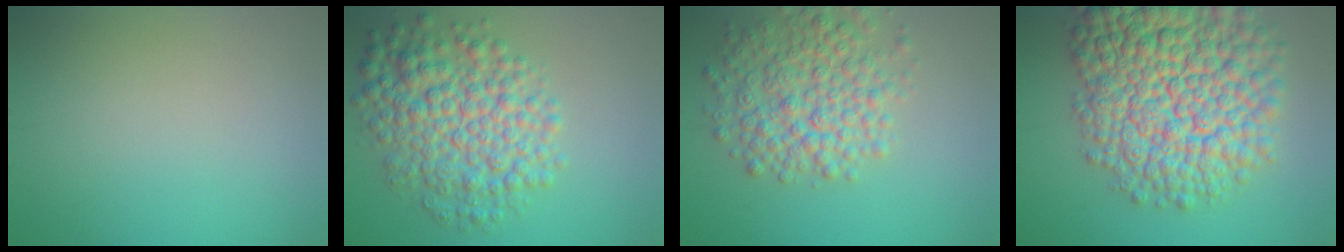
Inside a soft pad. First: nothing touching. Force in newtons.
{"total": 7.5, "press": 7.5, "slide": 0.1}
{"total": 6.1, "press": 6.1, "slide": 0.2}
{"total": 15.3, "press": 15.3, "slide": 0.7}